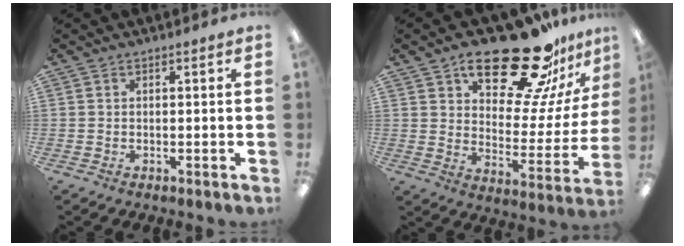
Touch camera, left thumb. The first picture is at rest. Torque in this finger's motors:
{"motor_torque": [0.28, 0.41, 1.47, -1.30, 0.17]}